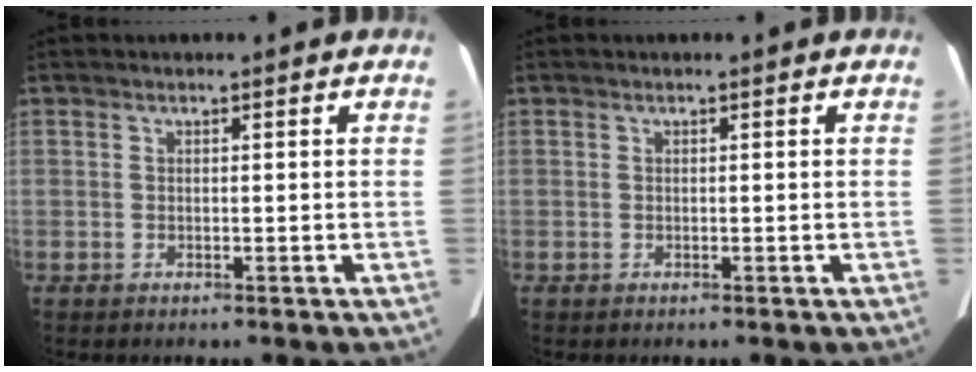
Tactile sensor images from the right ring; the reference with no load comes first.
{"total": 0.0}